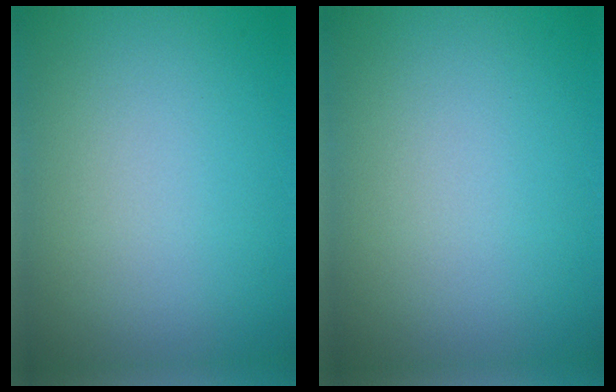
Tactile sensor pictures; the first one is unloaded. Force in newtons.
{"total": 0.0}